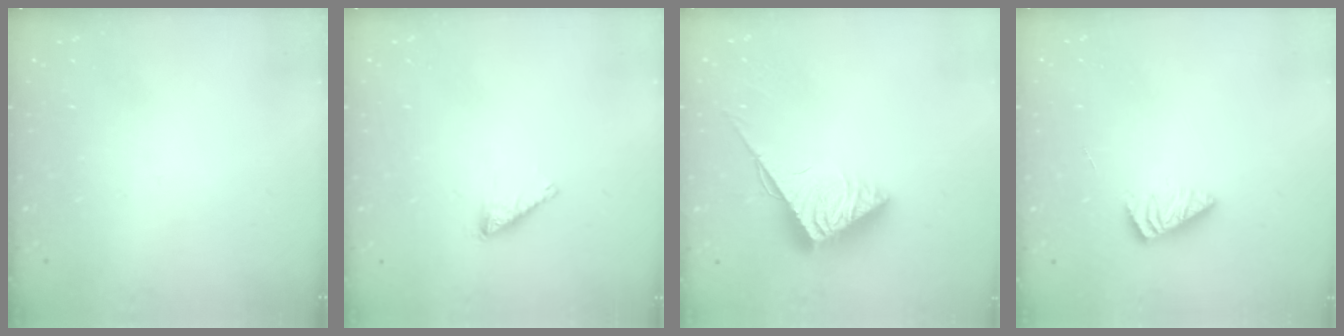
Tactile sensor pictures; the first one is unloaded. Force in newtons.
{"total": 1.7, "press": 1.7, "slide": 0.2}
{"total": 4.7, "press": 4.7, "slide": 0.5}
{"total": 2.2, "press": 2.2, "slide": 0.4}